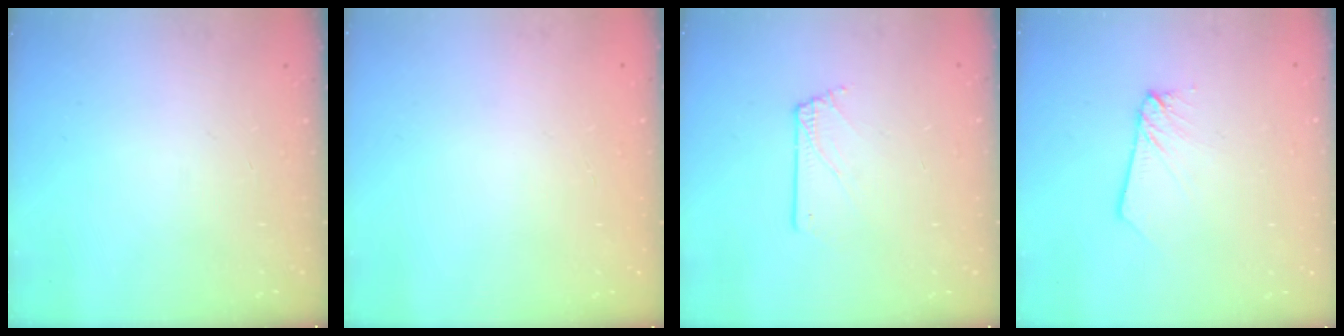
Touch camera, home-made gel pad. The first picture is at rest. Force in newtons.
{"total": 0.0}
{"total": 1.1, "press": 1.1, "slide": 0.2}
{"total": 2.2, "press": 2.2, "slide": 0.1}